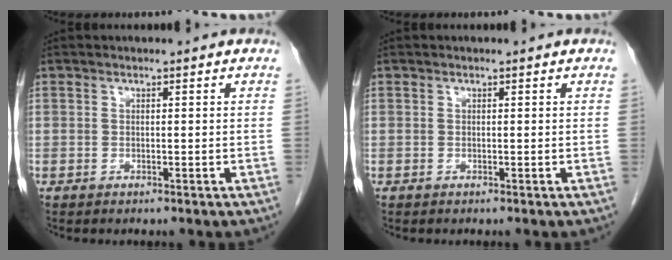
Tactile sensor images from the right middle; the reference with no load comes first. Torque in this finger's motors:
{"motor_torque": [0.24, -0.07, 0.05, 0.01]}